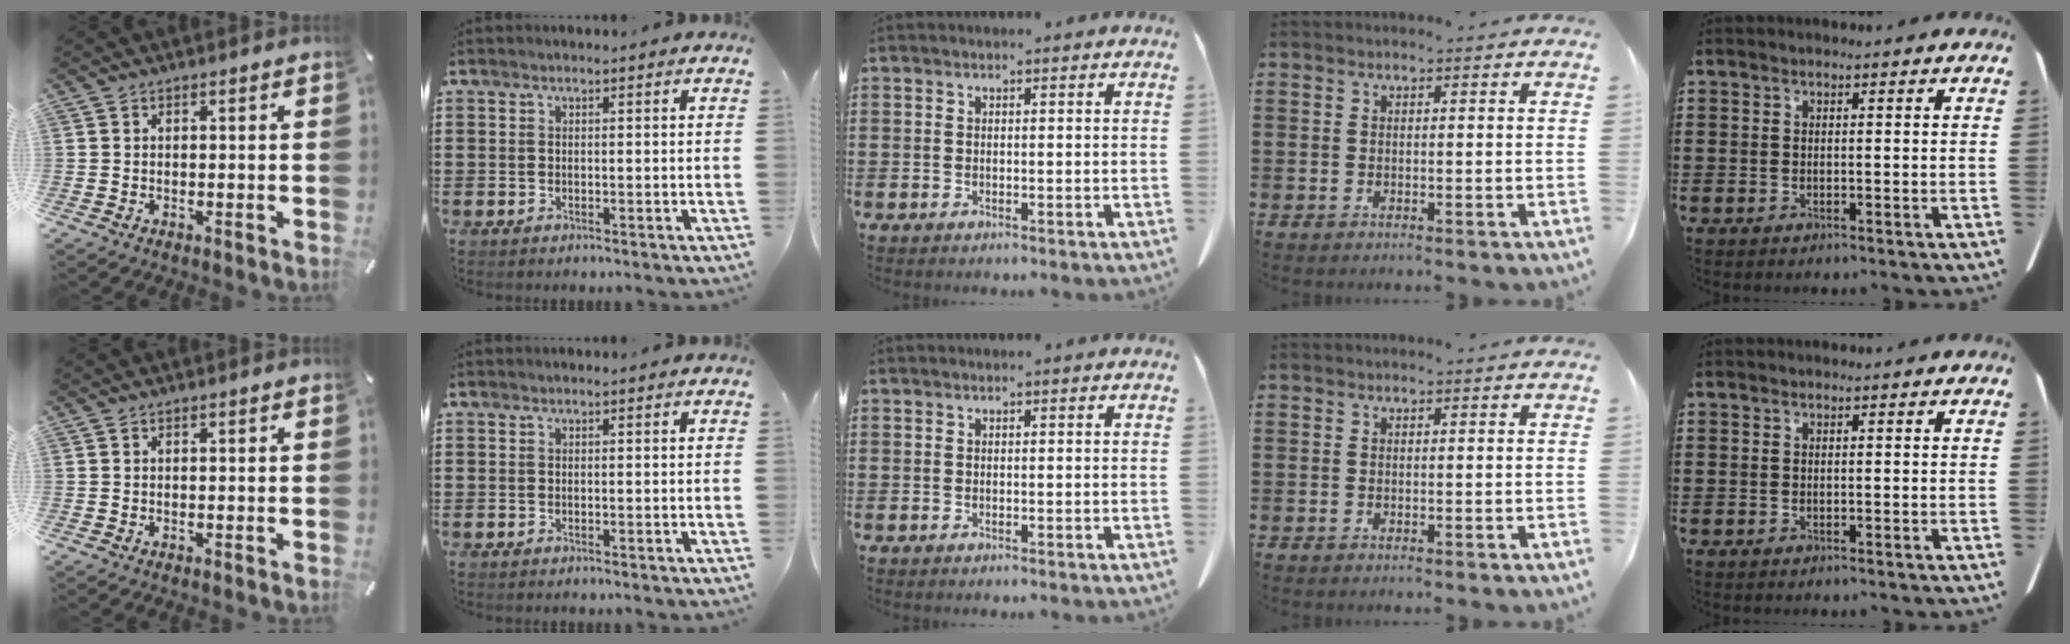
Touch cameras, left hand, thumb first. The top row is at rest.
{}